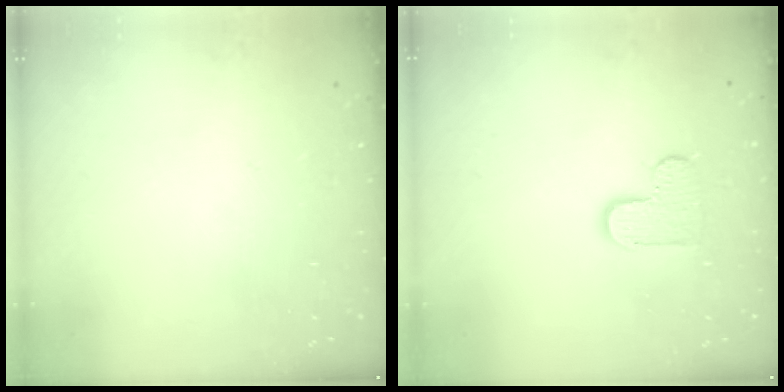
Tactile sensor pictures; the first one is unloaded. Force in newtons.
{"total": 7.7, "press": 7.6, "slide": 0.3}